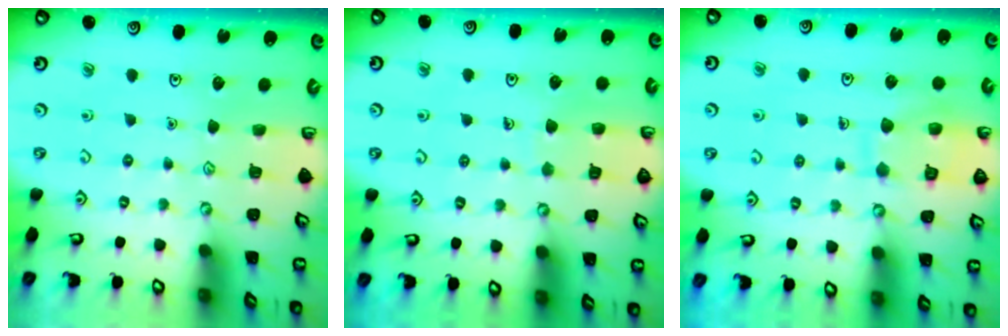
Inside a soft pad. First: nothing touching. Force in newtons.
{"total": 4.9, "press": 4.8, "slide": 0.4}
{"total": 10.6, "press": 10.6, "slide": 0.9}